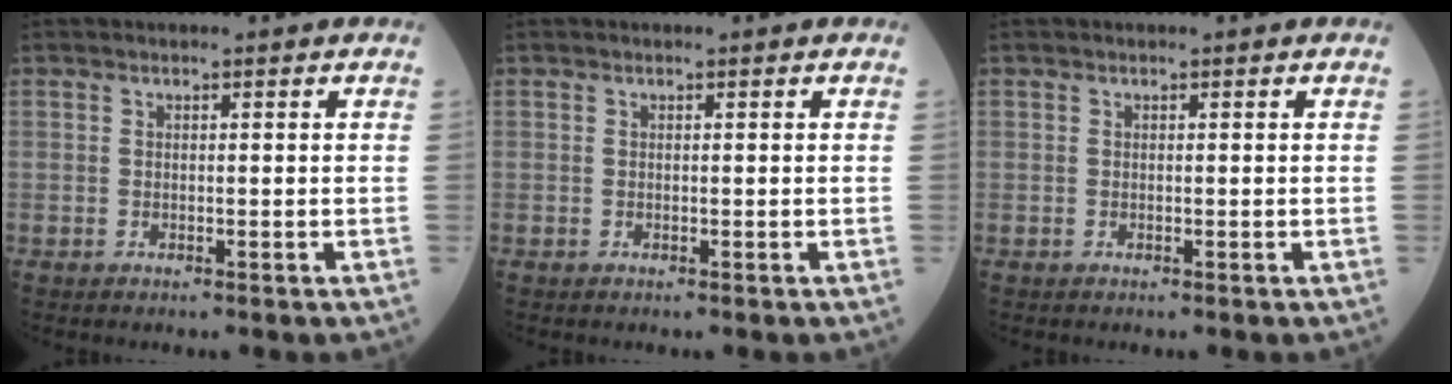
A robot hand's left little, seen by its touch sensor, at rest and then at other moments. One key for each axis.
{"total": 0.0}
{"total": 0.0}